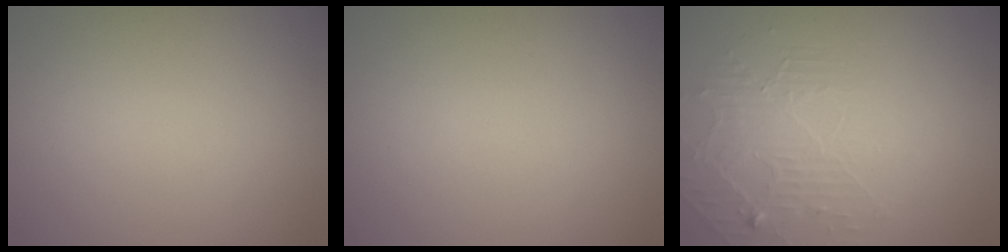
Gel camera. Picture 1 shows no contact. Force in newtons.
{"total": 0.0}
{"total": 2.2, "press": 1.4, "slide": 1.7}